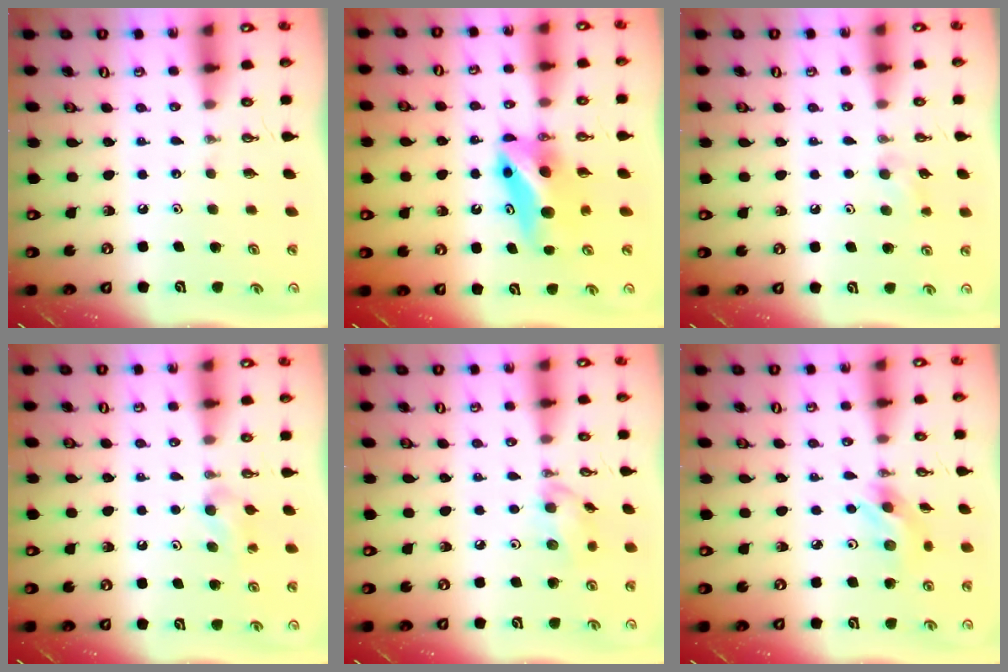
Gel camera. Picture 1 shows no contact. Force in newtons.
{"total": 9.4, "press": 7.4, "slide": 5.8}
{"total": 7.2, "press": 6.3, "slide": 3.6}
{"total": 7.7, "press": 3.9, "slide": 6.6}
{"total": 7.9, "press": 7.8, "slide": 1.2}
{"total": 7.5, "press": 7.5, "slide": 0.7}